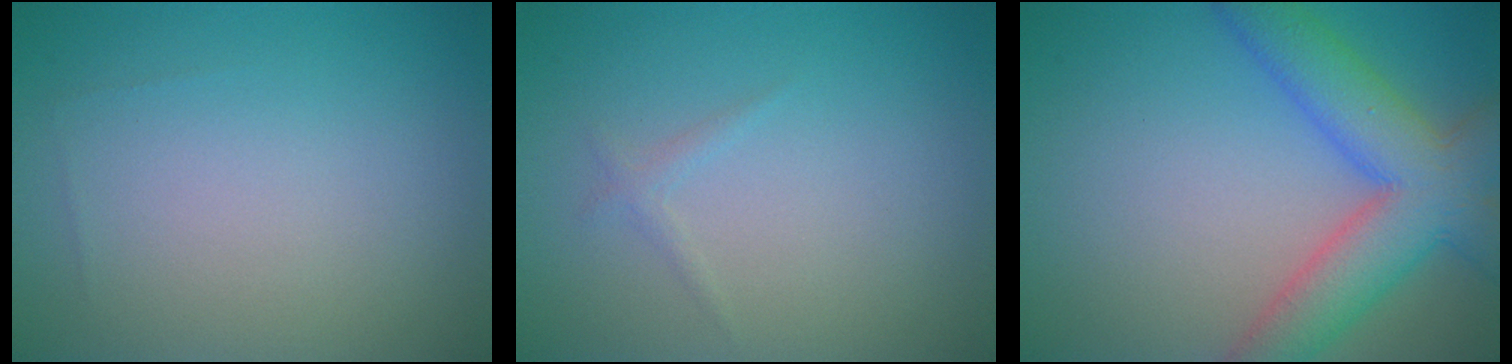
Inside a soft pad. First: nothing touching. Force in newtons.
{"total": 0.8, "press": 0.8, "slide": 0.1}
{"total": 7.7, "press": 7.7, "slide": 0.3}